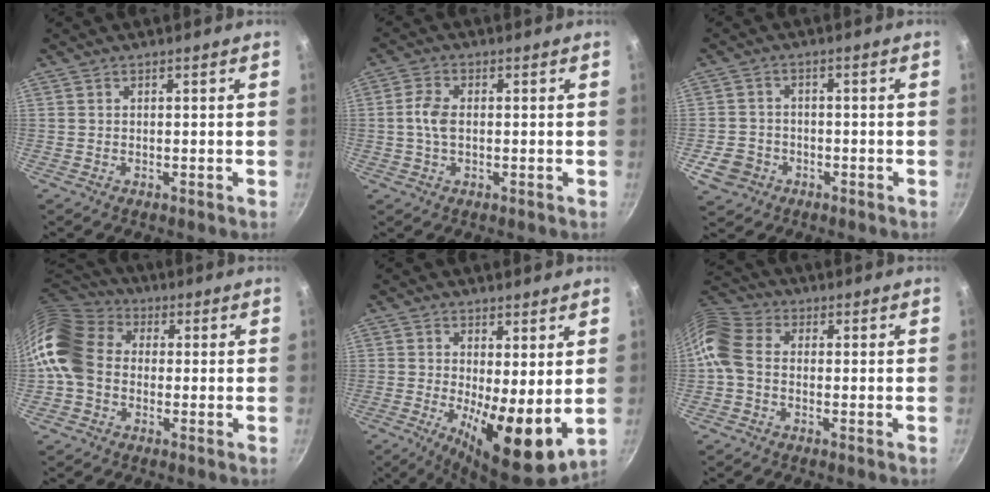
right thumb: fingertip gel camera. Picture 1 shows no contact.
{"total": 4.6, "force": [0.0, 2.8, 3.7], "torque": [-0.078, 0.012, -0.004]}
{"total": 5.7, "force": [-2.5, 4.8, 1.9], "torque": [-0.030, 0.025, -0.039]}
{"total": 14.2, "force": [-0.5, 11.3, 8.6], "torque": [-0.156, 0.031, -0.030]}
{"total": 12.6, "force": [-0.5, 4.3, 11.8], "torque": [-0.162, -0.028, -0.002]}
{"total": 8.4, "force": [-0.9, 6.1, 5.7], "torque": [-0.120, 0.027, -0.037]}